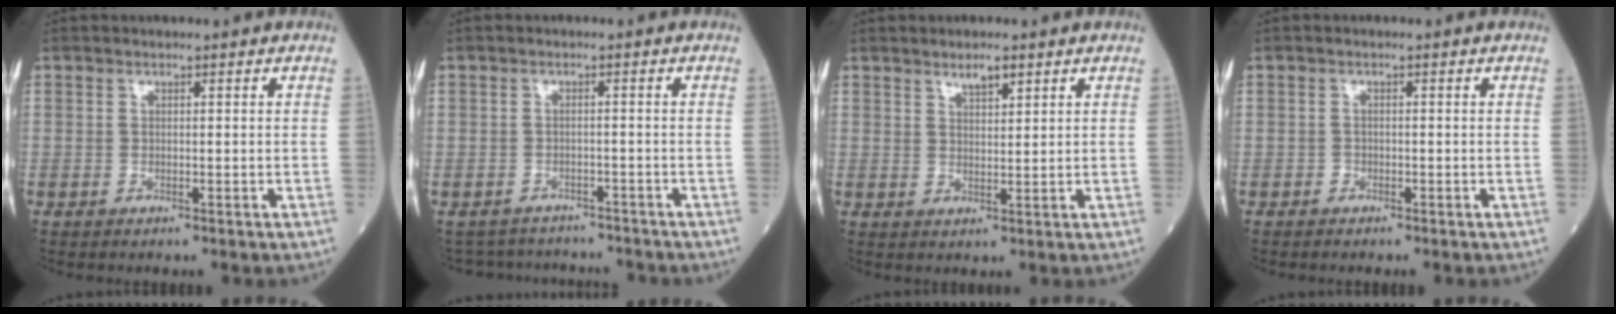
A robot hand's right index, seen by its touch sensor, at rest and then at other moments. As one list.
[{"total": 7.7, "force": [-7.3, 2.7, 0.2], "torque": [-0.004, 0.020, -0.091]}, {"total": 2.7, "force": [2.0, 0.6, 1.7], "torque": [-0.032, -0.002, 0.035]}, {"total": 0.6, "force": [-0.4, 0.4, 0.1], "torque": [-0.003, 0.003, -0.009]}]